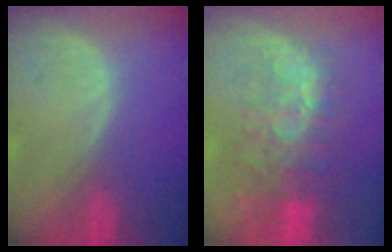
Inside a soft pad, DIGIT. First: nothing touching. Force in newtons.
{"total": 10.0, "press": 8.4, "slide": 5.3}